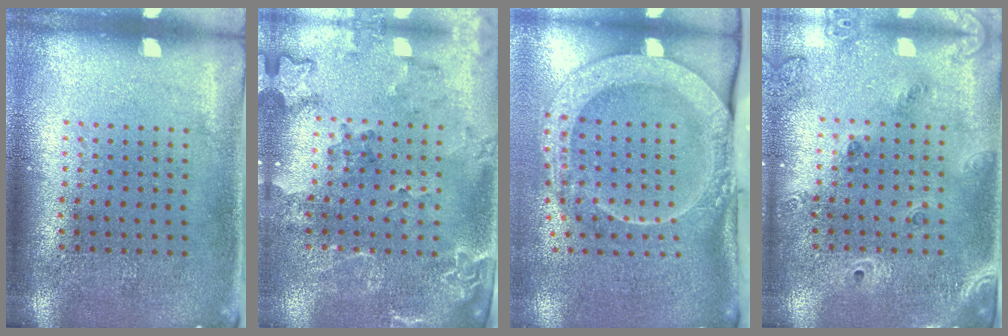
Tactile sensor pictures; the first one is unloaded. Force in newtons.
{"total": 2.2, "press": 1.9, "slide": 1.1}
{"total": 2.8, "press": 2.0, "slide": 1.9}
{"total": 1.5, "press": 1.4, "slide": 0.6}